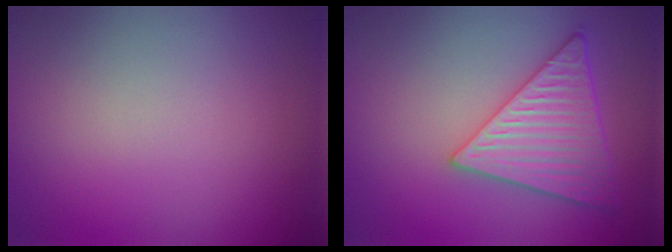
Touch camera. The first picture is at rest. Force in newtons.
{"total": 5.8, "press": 4.9, "slide": 3.1}